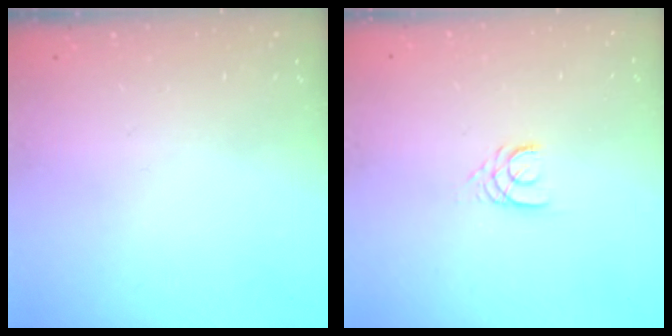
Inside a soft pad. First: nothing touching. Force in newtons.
{"total": 3.1, "press": 3.1, "slide": 0.3}